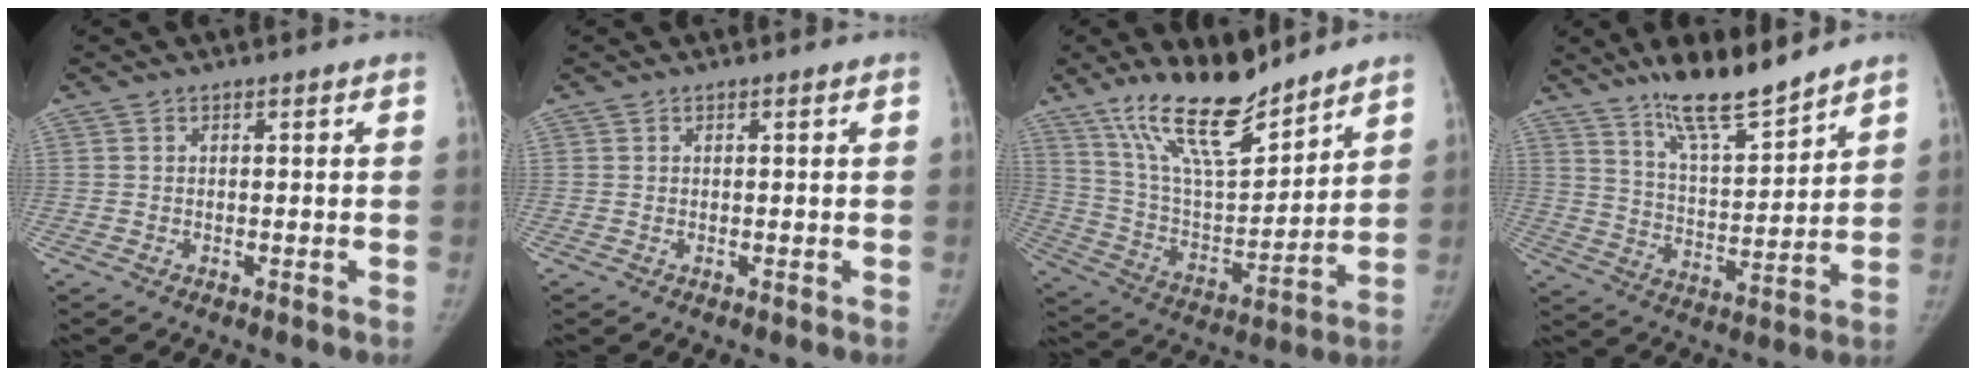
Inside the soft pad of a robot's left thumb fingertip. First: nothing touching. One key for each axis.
{"total": 0.0}
{"total": 18.0, "fx": 14.1, "fy": 5.2, "fz": 9.9, "tx": -0.137, "ty": -0.084, "tz": 0.261}
{"total": 12.7, "fx": 10.4, "fy": 2.3, "fz": 6.8, "tx": -0.094, "ty": -0.073, "tz": 0.185}